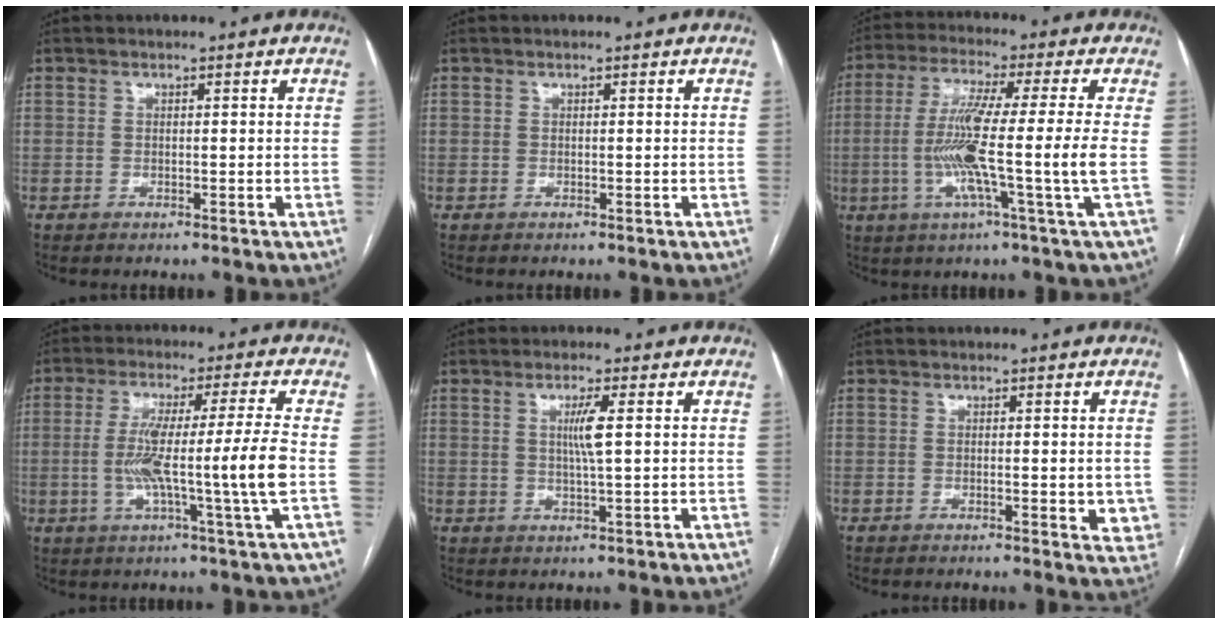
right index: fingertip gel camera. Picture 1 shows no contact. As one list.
[{"total": 0.0}, {"total": 12.7, "force": [-2.0, -1.9, 12.4], "torque": [-0.232, -0.015, -0.045]}, {"total": 12.5, "force": [-1.7, -1.8, 12.2], "torque": [-0.218, -0.007, -0.033]}, {"total": 3.7, "force": [0.8, -0.3, 3.7], "torque": [-0.069, -0.003, 0.013]}, {"total": 4.2, "force": [-0.7, 1.4, 3.9], "torque": [-0.036, -0.005, -0.010]}]